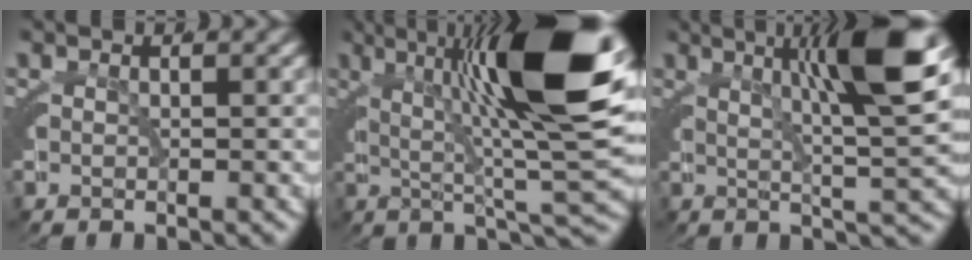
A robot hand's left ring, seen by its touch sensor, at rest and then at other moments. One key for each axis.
{"total": 14.3, "fx": 3.4, "fy": 1.8, "fz": 13.8, "tx": -0.179, "ty": 0.018, "tz": 0.053}
{"total": 8.8, "fx": 3.2, "fy": 0.2, "fz": 8.2, "tx": -0.105, "ty": 0.010, "tz": 0.050}